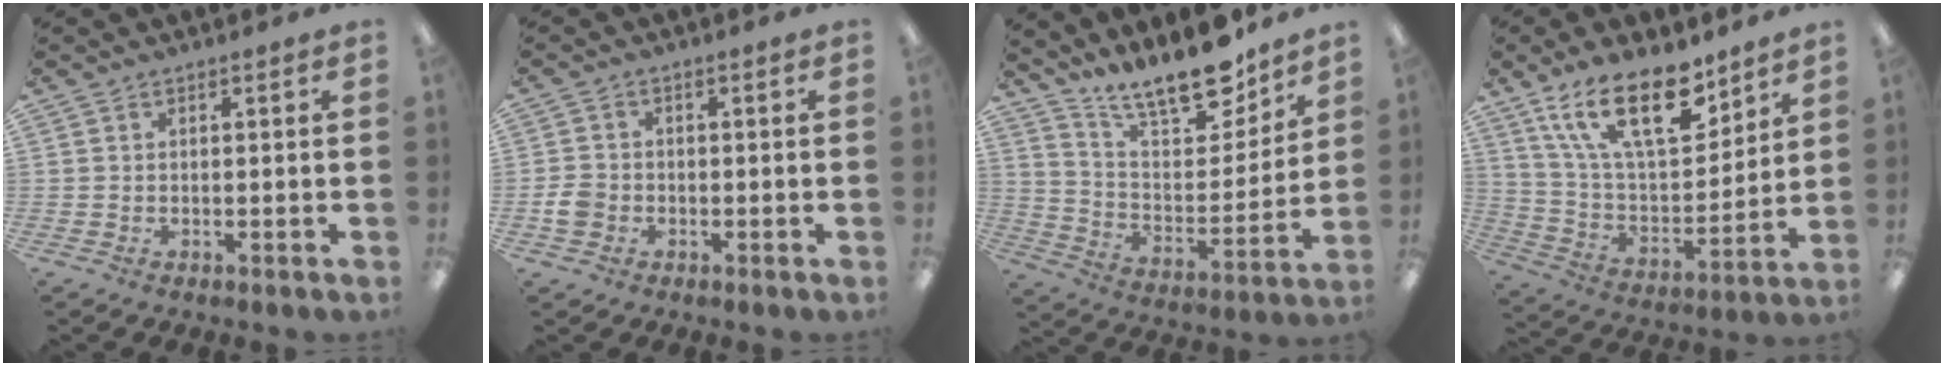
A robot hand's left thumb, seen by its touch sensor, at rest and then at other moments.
{"total": 3.7, "force": [-1.1, 3.0, 1.8], "torque": [-0.036, 0.005, -0.021]}
{"total": 16.9, "force": [14.2, 5.0, 7.6], "torque": [-0.135, -0.101, 0.248]}
{"total": 20.8, "force": [13.1, 9.0, 13.4], "torque": [-0.241, -0.064, 0.226]}